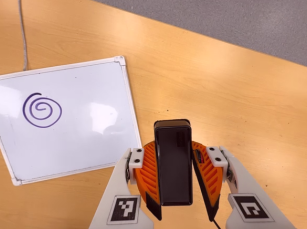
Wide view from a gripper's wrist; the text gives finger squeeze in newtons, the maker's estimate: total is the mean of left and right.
{"total": 5.5, "left": 5.2, "right": 5.9}